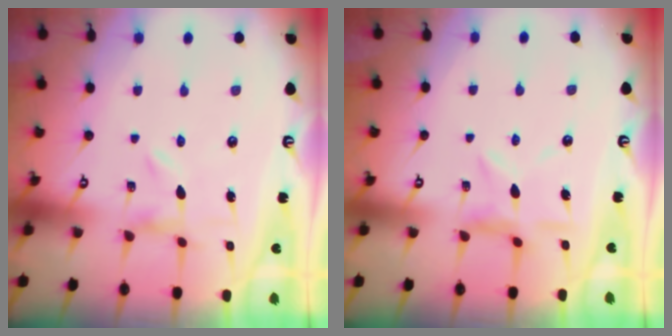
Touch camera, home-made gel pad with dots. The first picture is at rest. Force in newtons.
{"total": 8.1, "press": 8.1, "slide": 0.8}